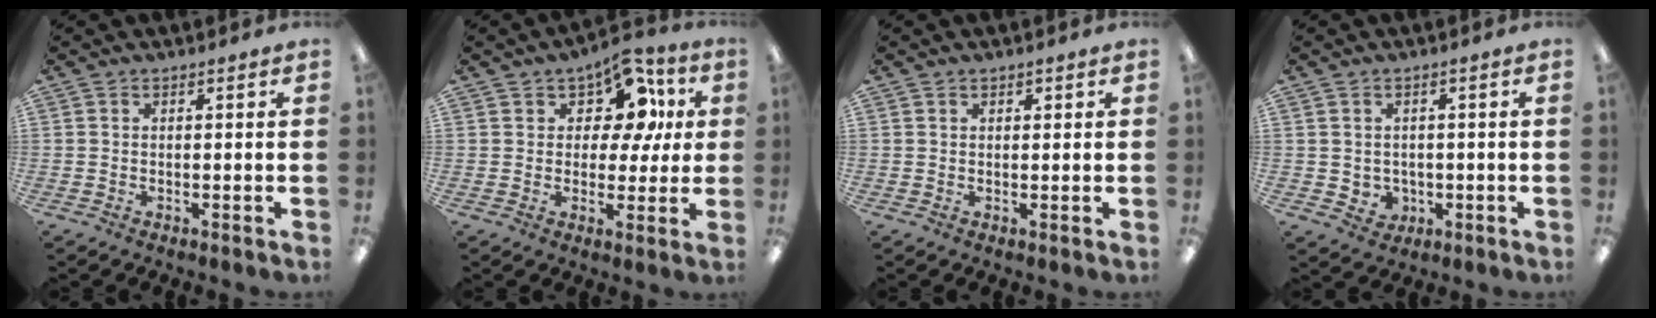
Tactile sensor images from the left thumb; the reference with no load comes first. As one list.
[{"total": 12.1, "force": [6.1, 7.8, 7.0], "torque": [-0.104, -0.024, 0.109]}, {"total": 1.0, "force": [0.9, 0.6, 0.2], "torque": [-0.005, 0.001, 0.016]}, {"total": 3.0, "force": [0.8, 2.8, 0.5], "torque": [-0.008, -0.005, 0.015]}]